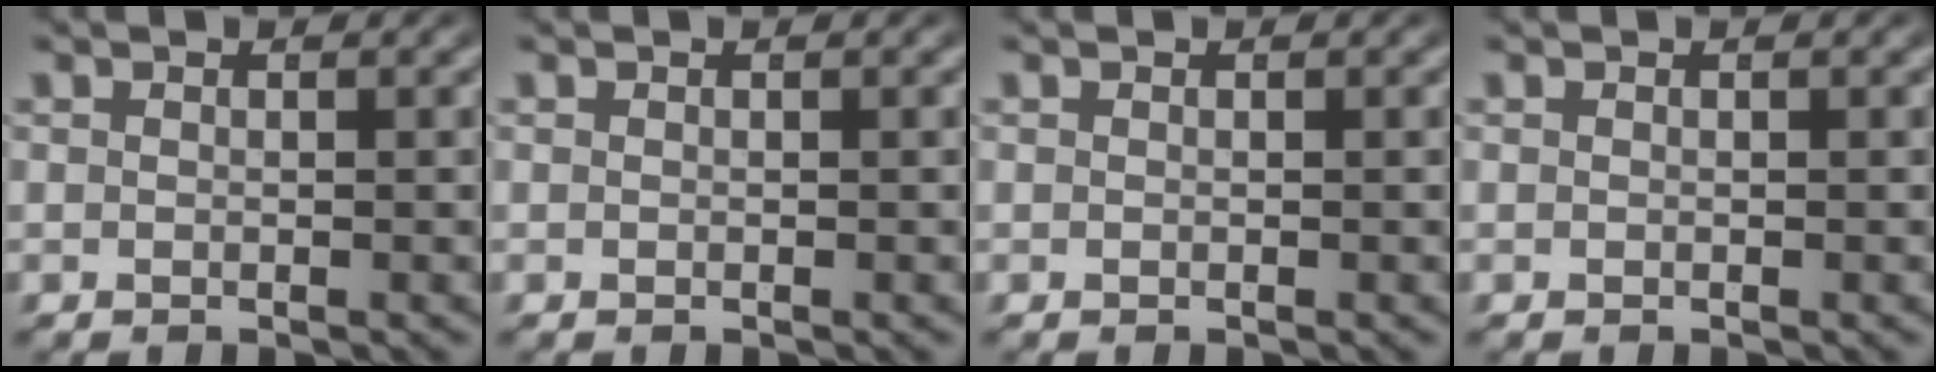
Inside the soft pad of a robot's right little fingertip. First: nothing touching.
{"total": 0.0}
{"total": 0.0}
{"total": 0.0}